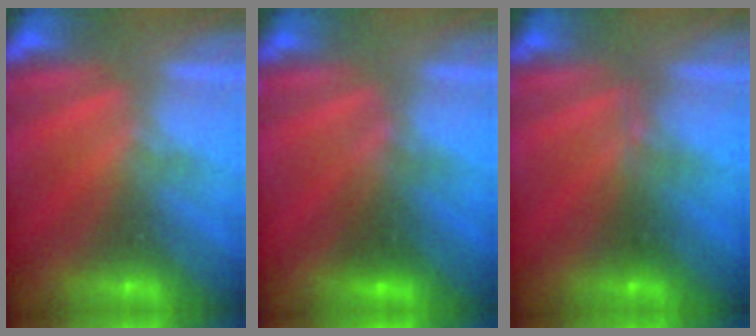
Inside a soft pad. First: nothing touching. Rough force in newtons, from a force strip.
{"total": 2.7}
{"total": 2.3}